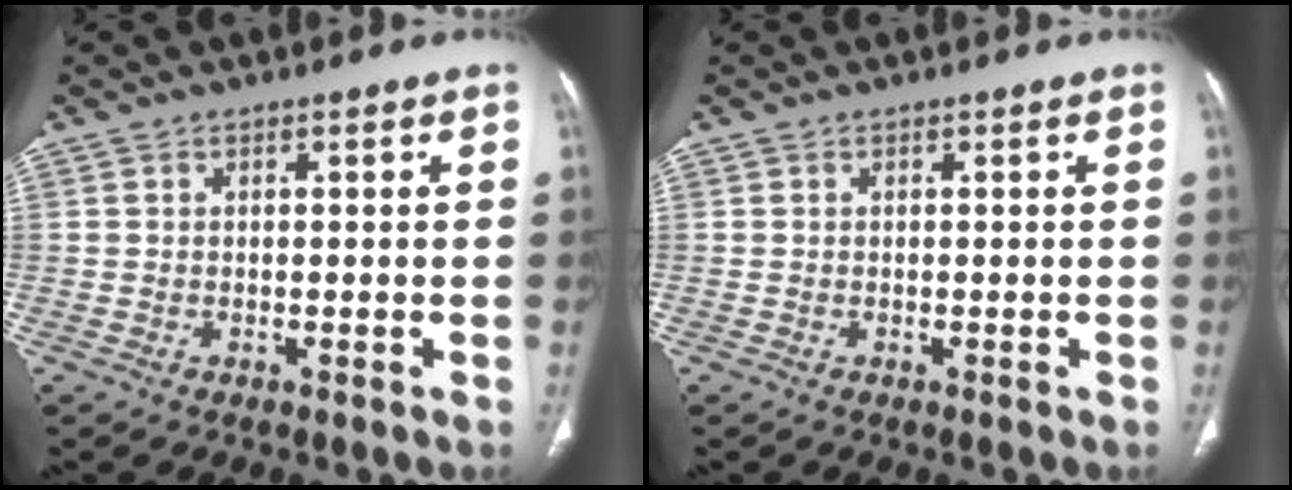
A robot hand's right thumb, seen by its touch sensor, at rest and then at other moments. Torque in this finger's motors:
{"motor_torque": [0.00, 0.00, 0.00, -0.03, 0.00]}